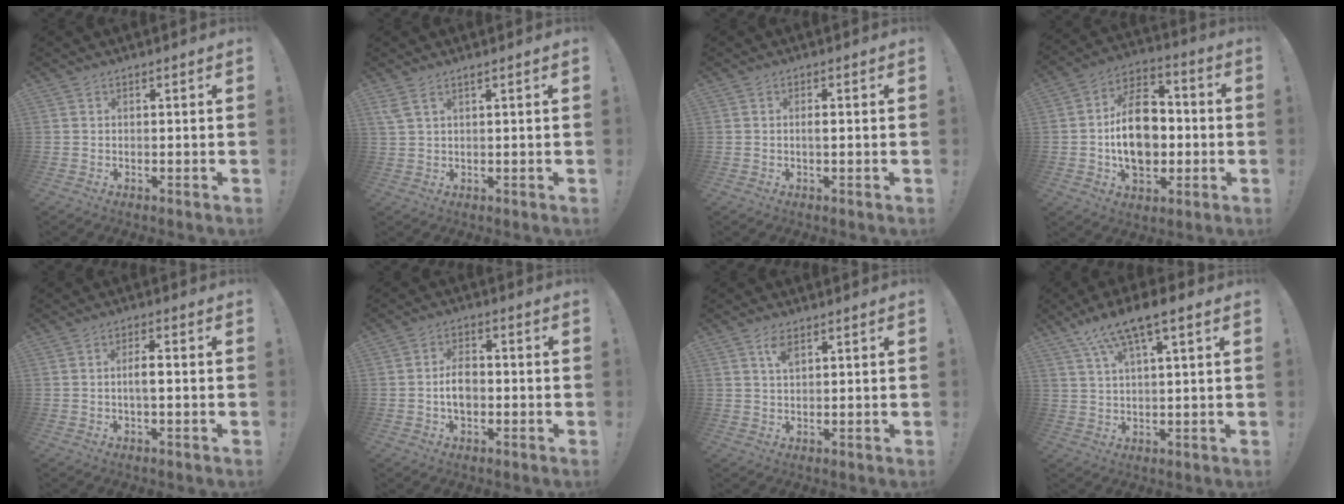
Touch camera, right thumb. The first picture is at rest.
{"total": 3.2, "force": [1.9, 0.8, 2.5], "torque": [-0.057, 0.001, 0.037]}
{"total": 1.5, "force": [-0.3, 0.4, 1.5], "torque": [-0.025, 0.001, -0.007]}
{"total": 18.1, "force": [-1.3, 12.7, 12.9], "torque": [-0.224, 0.012, -0.022]}
{"total": 3.9, "force": [-0.5, 1.2, 3.7], "torque": [-0.065, 0.005, -0.012]}
{"total": 6.3, "force": [-1.0, 4.3, 4.4], "torque": [-0.069, 0.011, -0.020]}
{"total": 4.0, "force": [2.0, 1.8, 2.9], "torque": [-0.048, -0.005, 0.032]}
{"total": 10.0, "force": [6.1, 2.0, 7.7], "torque": [-0.146, -0.023, 0.111]}